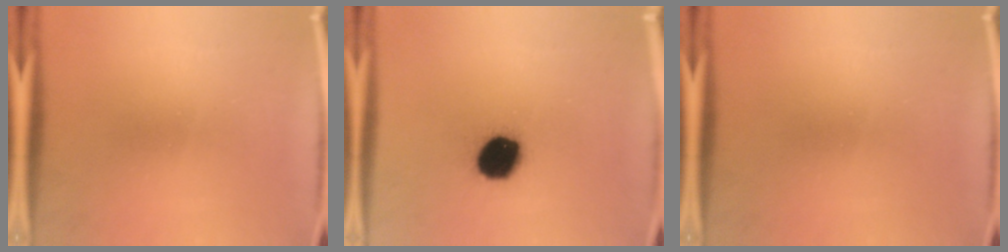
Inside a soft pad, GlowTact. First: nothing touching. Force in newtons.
{"total": 13.7}
{"total": 0.0}